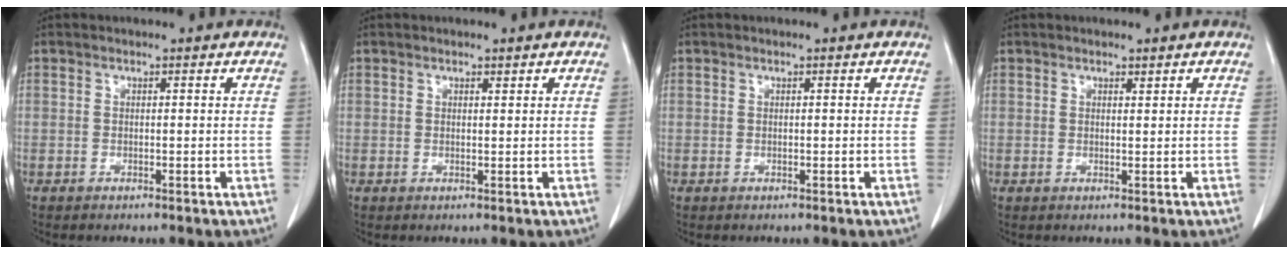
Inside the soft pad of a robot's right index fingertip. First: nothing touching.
{"total": 0.8, "force": [0.5, 0.5, 0.4], "torque": [-0.011, -0.001, 0.008]}
{"total": 0.0}
{"total": 0.9, "force": [0.6, 0.5, 0.5], "torque": [-0.012, -0.001, 0.011]}